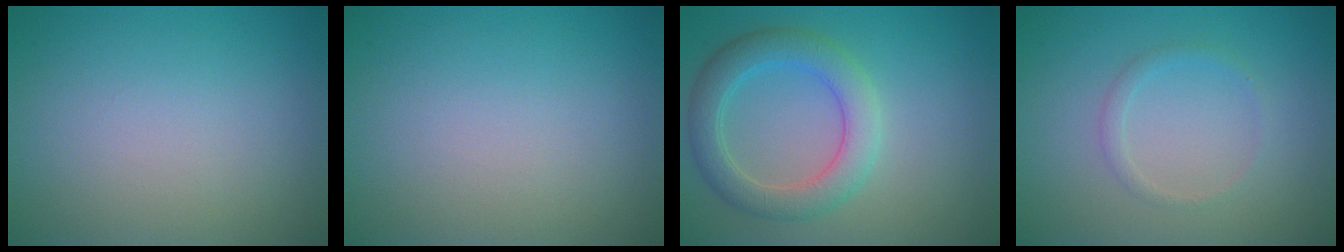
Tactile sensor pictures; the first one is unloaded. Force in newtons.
{"total": 0.0}
{"total": 4.6, "press": 4.6, "slide": 0.3}
{"total": 1.1, "press": 1.1, "slide": 0.0}